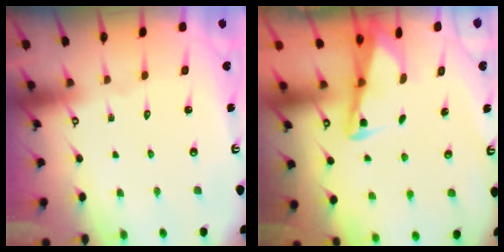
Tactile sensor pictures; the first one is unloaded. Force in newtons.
{"total": 3.0, "press": 3.0, "slide": 0.4}